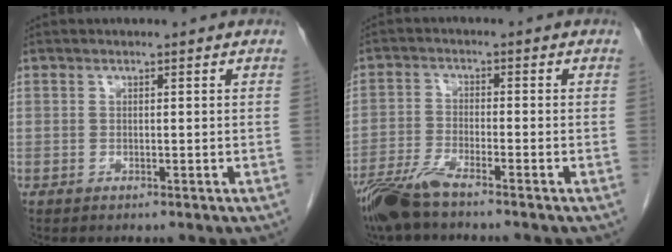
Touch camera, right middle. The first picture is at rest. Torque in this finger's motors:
{"motor_torque": [0.66, -0.56, 0.06, 0.03]}